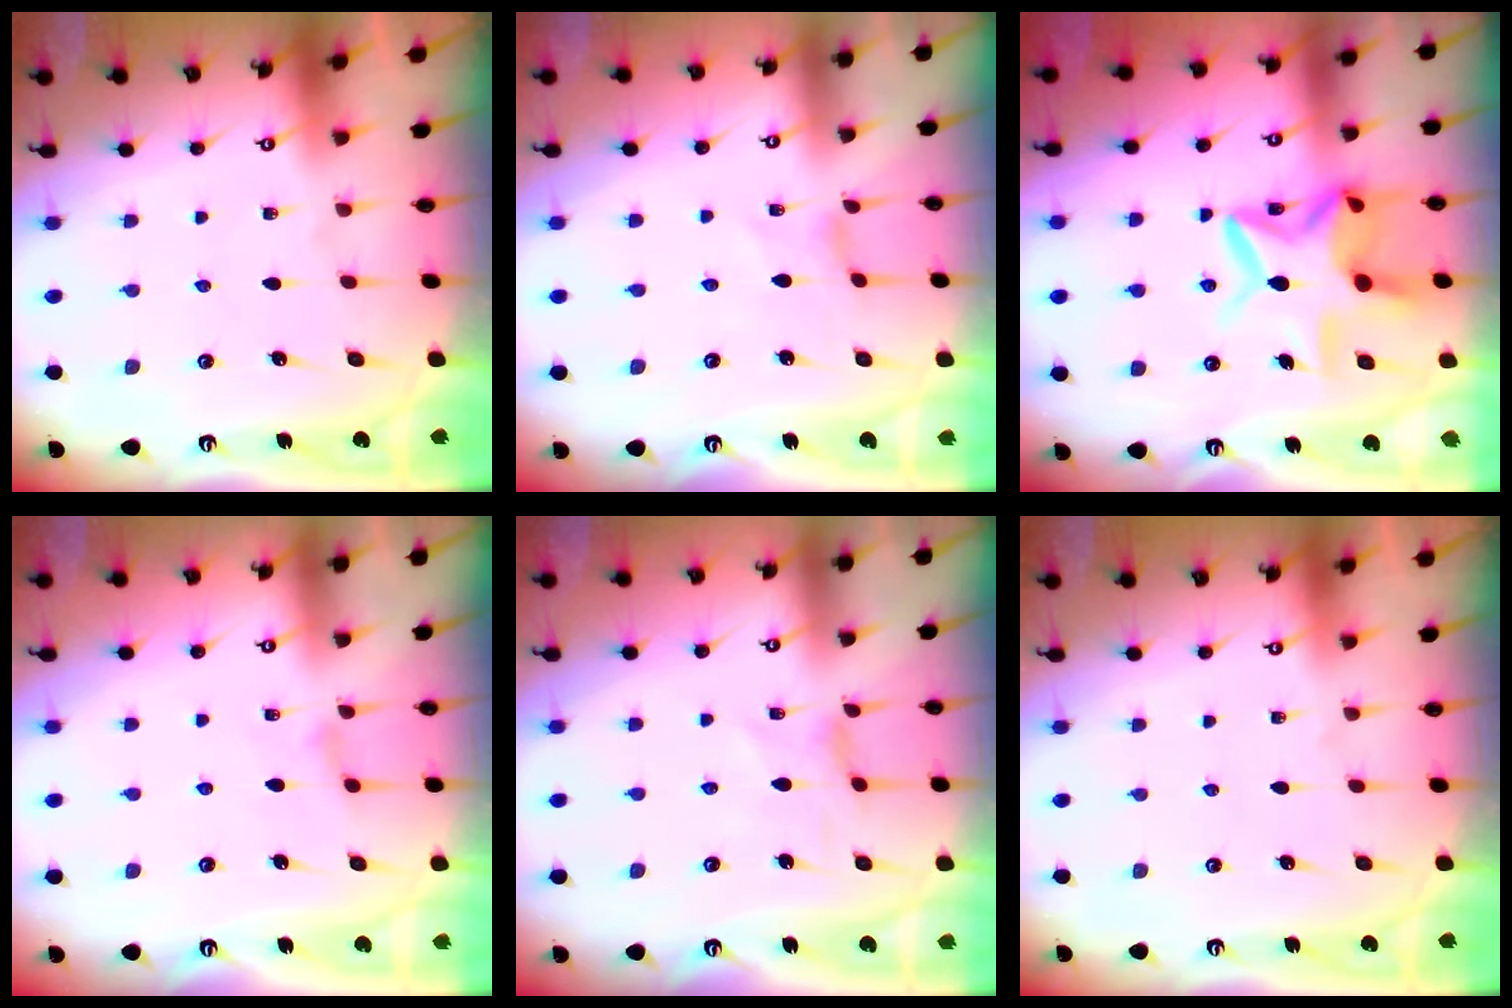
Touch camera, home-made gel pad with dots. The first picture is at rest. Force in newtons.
{"total": 0.0}
{"total": 14.0, "press": 14.0, "slide": 1.6}
{"total": 1.8, "press": 1.7, "slide": 0.4}
{"total": 2.3, "press": 2.3, "slide": 0.4}
{"total": 0.0}